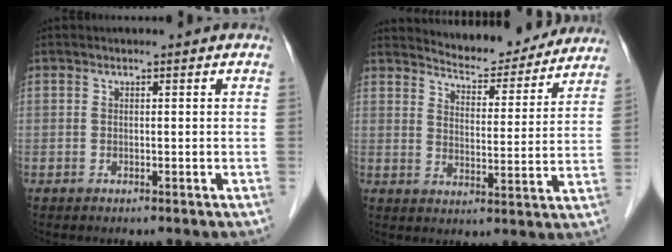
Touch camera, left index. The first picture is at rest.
{"total": 12.7, "force": [12.2, 2.2, 2.4], "torque": [-0.032, -0.010, 0.162]}